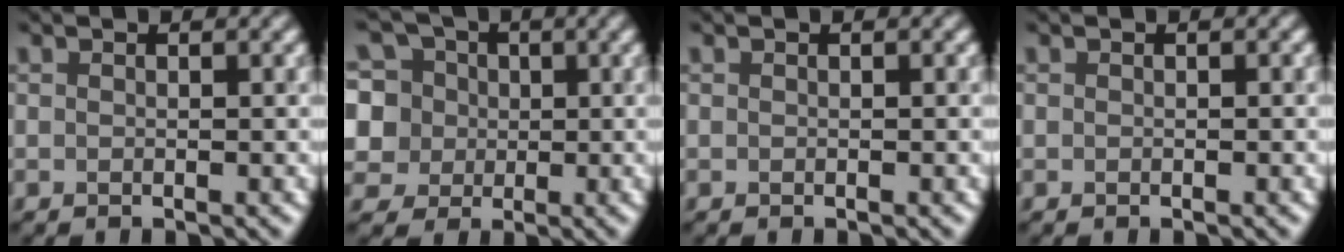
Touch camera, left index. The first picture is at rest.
{"total": 9.3, "force": [2.3, 8.4, 3.3], "torque": [-0.089, 0.039, 0.022]}
{"total": 0.0}
{"total": 0.0}